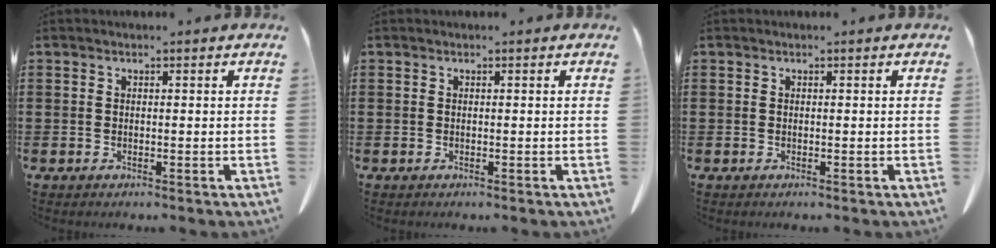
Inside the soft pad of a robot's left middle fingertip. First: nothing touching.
{"total": 0.0}
{"total": 0.0}